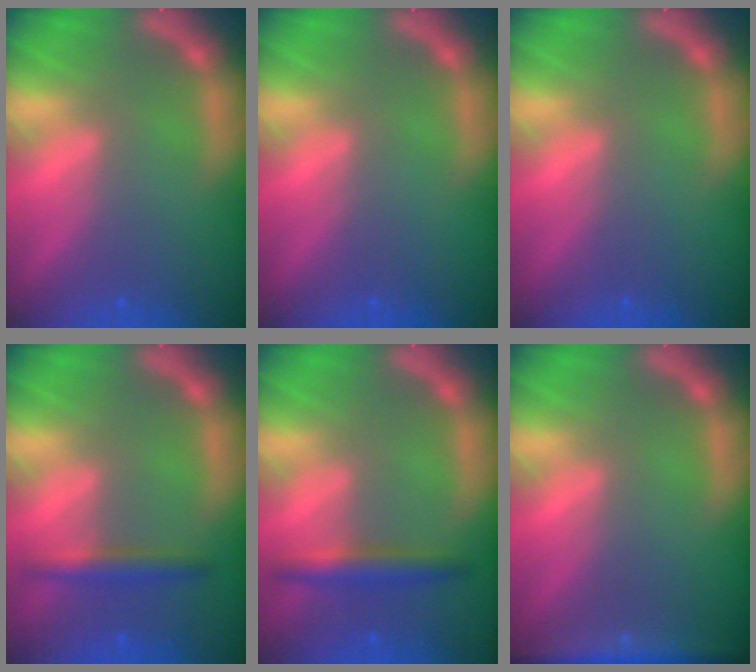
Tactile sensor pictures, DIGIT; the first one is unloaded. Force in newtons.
{"total": 0.0}
{"total": 0.0}
{"total": 2.4}
{"total": 3.0}
{"total": 5.0}